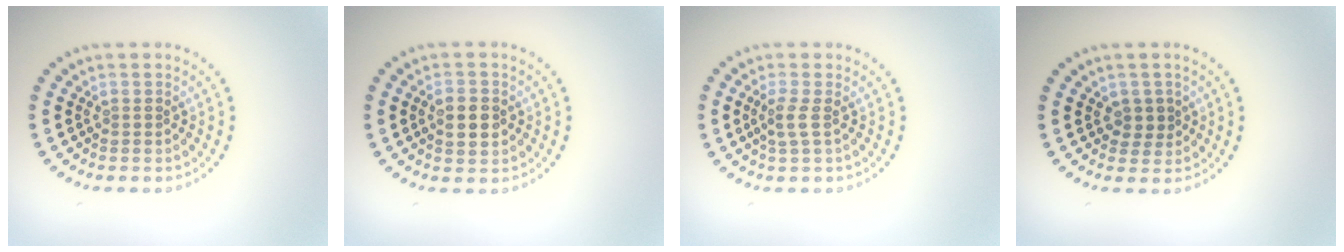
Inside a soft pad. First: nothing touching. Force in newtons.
{"total": 2.8, "press": 2.8, "slide": 0.2}
{"total": 1.6, "press": 1.4, "slide": 0.9}
{"total": 1.6, "press": 1.4, "slide": 0.9}